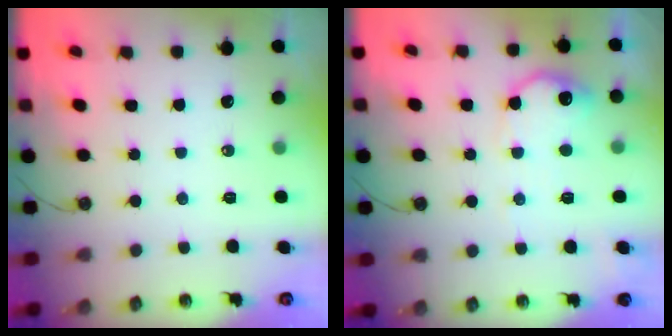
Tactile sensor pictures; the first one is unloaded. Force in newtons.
{"total": 12.5, "press": 12.5, "slide": 0.4}